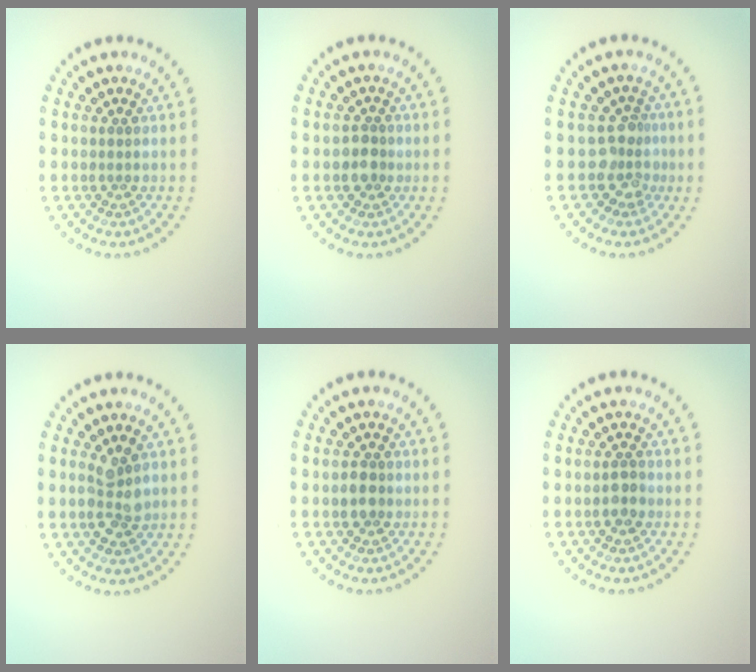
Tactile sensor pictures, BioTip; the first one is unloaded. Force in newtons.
{"total": 1.9, "press": 1.7, "slide": 0.9}
{"total": 2.4, "press": 1.9, "slide": 1.4}
{"total": 2.5, "press": 2.5, "slide": 0.2}
{"total": 1.8, "press": 1.7, "slide": 0.6}
{"total": 1.5, "press": 1.5, "slide": 0.2}